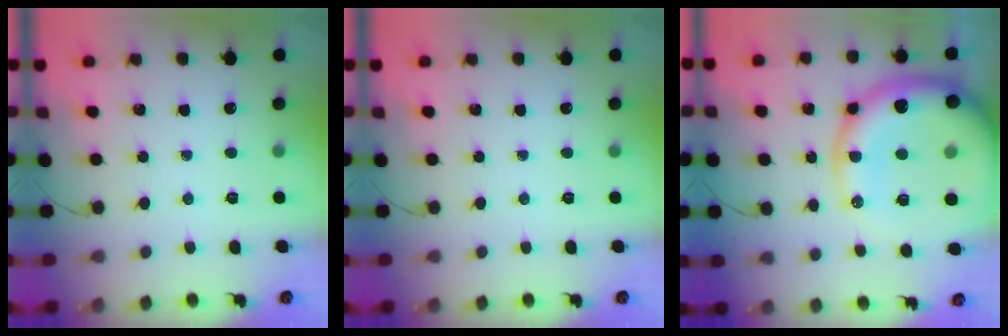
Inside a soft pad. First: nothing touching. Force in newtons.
{"total": 0.0}
{"total": 28.5, "press": 27.8, "slide": 6.0}